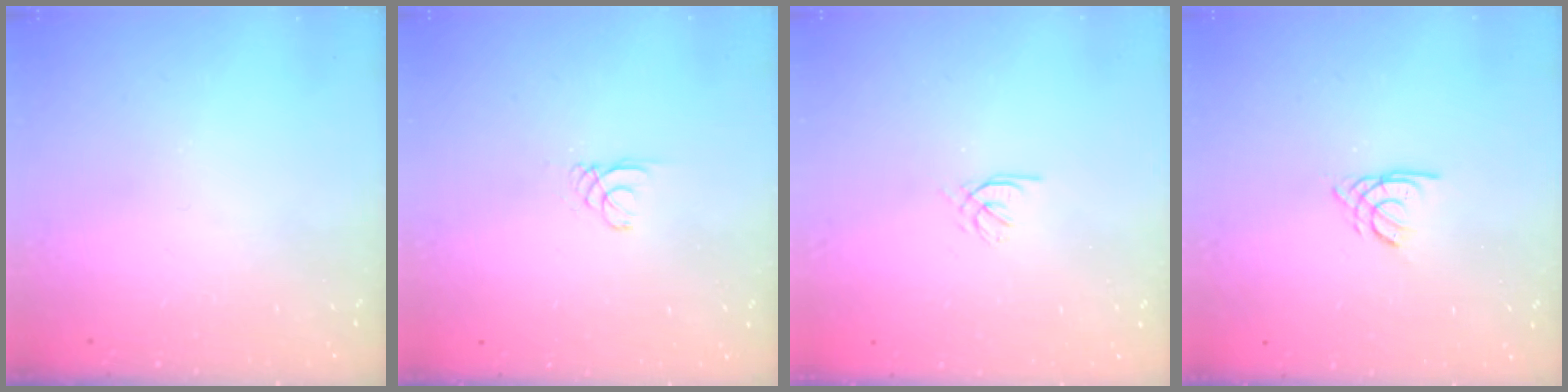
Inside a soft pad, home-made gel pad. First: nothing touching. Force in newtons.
{"total": 0.6, "press": 0.6, "slide": 0.1}
{"total": 2.0, "press": 1.9, "slide": 0.5}
{"total": 2.2, "press": 2.2, "slide": 0.0}